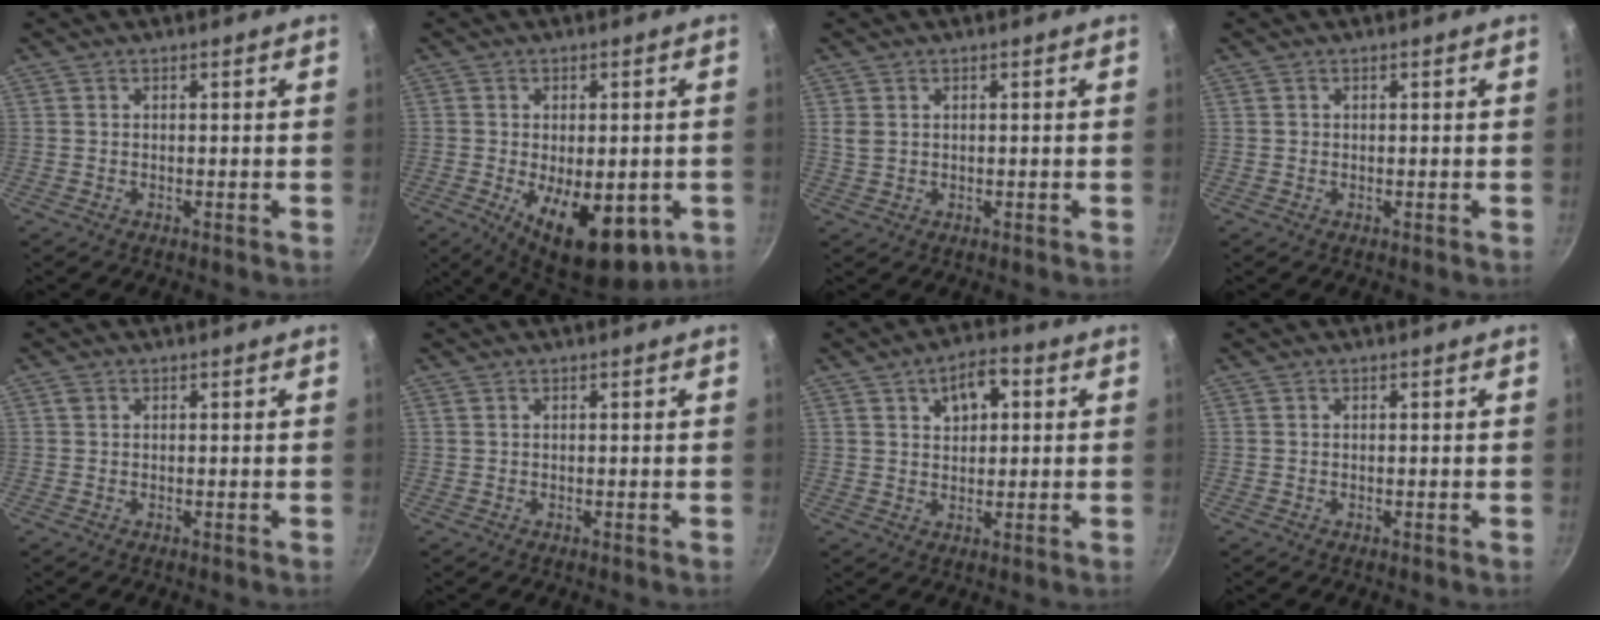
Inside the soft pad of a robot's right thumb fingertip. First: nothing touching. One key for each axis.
{"total": 15.2, "fx": -4.3, "fy": 7.3, "fz": 12.6, "tx": -0.152, "ty": -0.009, "tz": -0.046}
{"total": 1.9, "fx": 0.6, "fy": 1.5, "fz": 1.1, "tx": -0.019, "ty": 0.000, "tz": 0.016}
{"total": 0.6, "fx": 0.2, "fy": 0.6, "fz": 0.2, "tx": 0.000, "ty": 0.003, "tz": 0.002}
{"total": 0.9, "fx": 0.4, "fy": 0.7, "fz": 0.4, "tx": -0.006, "ty": 0.001, "tz": 0.004}
{"total": 0.0}
{"total": 6.9, "fx": 2.4, "fy": 4.3, "fz": 4.9, "tx": -0.049, "ty": 0.009, "tz": 0.036}
{"total": 0.0}